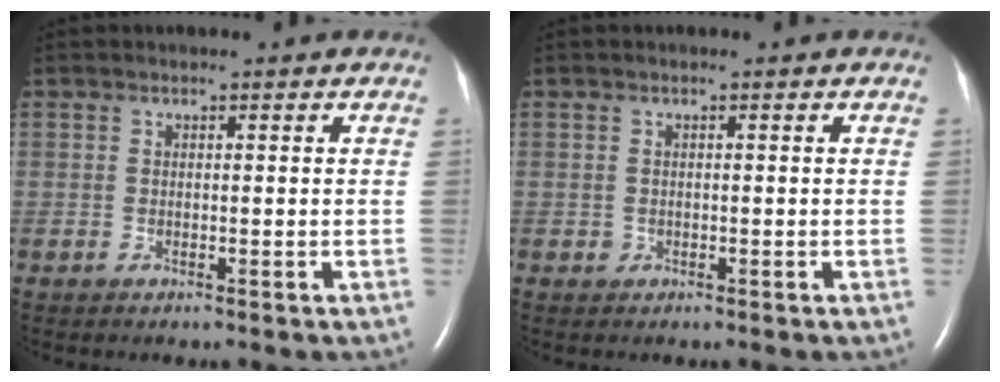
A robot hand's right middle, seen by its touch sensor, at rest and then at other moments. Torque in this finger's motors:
{"motor_torque": [0.17, 0.00, 0.00, -0.01]}